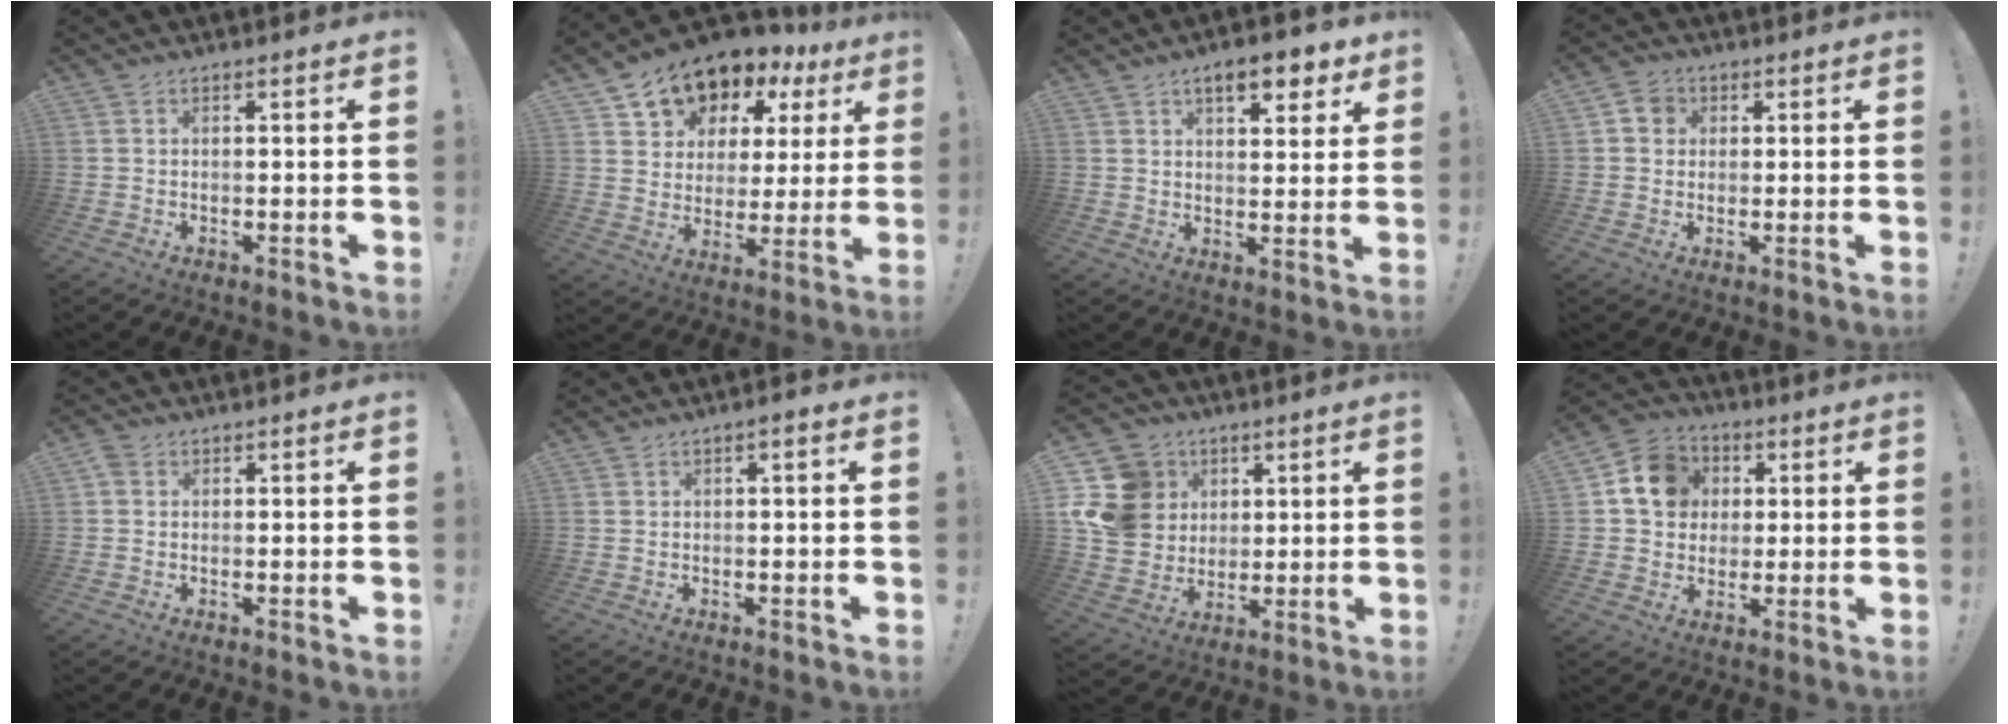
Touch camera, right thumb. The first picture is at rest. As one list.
[{"total": 10.6, "force": [7.5, 6.9, 3.1], "torque": [-0.050, -0.067, 0.136]}, {"total": 8.5, "force": [5.4, 3.2, 5.8], "torque": [-0.067, -0.025, 0.088]}, {"total": 5.0, "force": [1.5, 4.5, 1.8], "torque": [-0.024, 0.003, 0.028]}, {"total": 1.8, "force": [0.5, 1.4, 0.9], "torque": [-0.018, 0.004, 0.010]}, {"total": 1.3, "force": [-0.2, 0.3, 1.3], "torque": [-0.014, 0.001, -0.006]}, {"total": 16.2, "force": [4.1, 14.2, 6.7], "torque": [-0.111, -0.016, 0.096]}, {"total": 12.3, "force": [3.2, 10.8, 5.1], "torque": [-0.063, 0.001, 0.066]}]